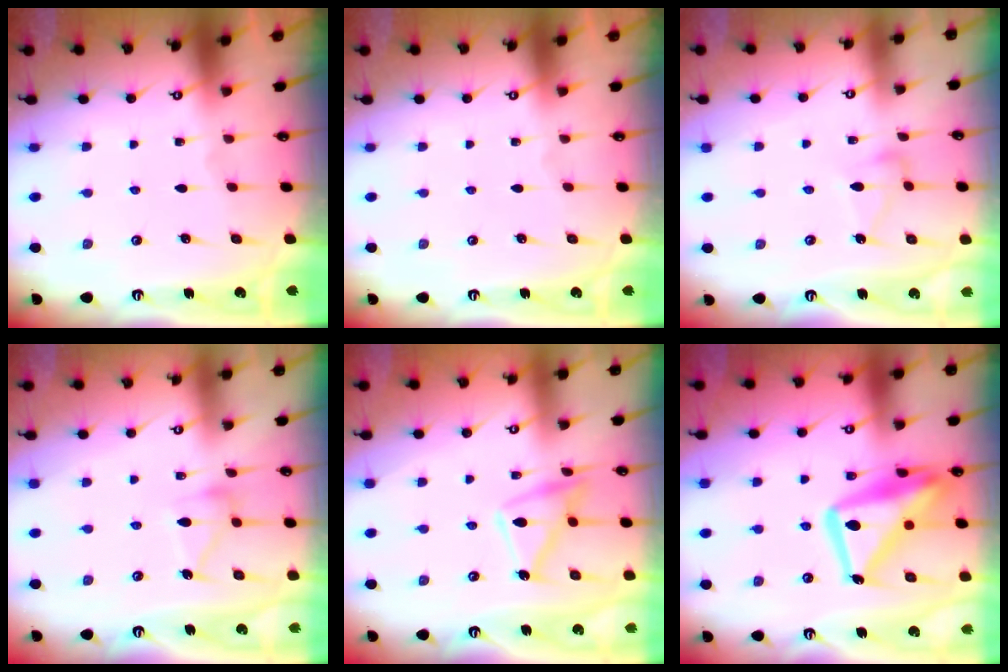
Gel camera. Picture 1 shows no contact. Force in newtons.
{"total": 0.0}
{"total": 5.3, "press": 5.3, "slide": 0.3}
{"total": 11.5, "press": 11.5, "slide": 0.7}
{"total": 13.6, "press": 13.5, "slide": 1.1}
{"total": 18.7, "press": 18.6, "slide": 1.8}